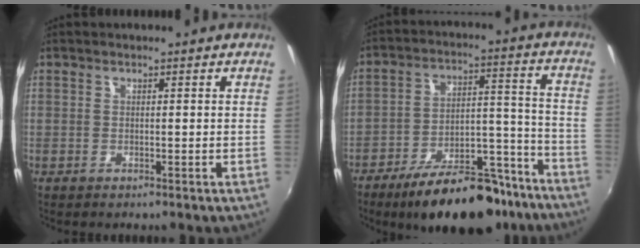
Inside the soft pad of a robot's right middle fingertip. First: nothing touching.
{"total": 20.8, "force": [-16.4, 7.6, 10.2], "torque": [-0.162, 0.024, -0.224]}